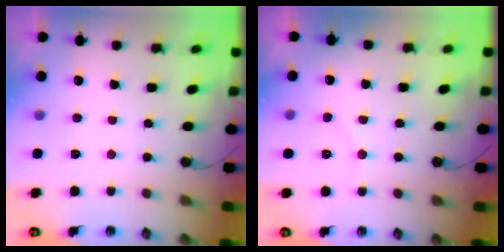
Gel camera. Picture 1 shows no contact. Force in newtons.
{"total": 5.3, "press": 5.2, "slide": 1.2}